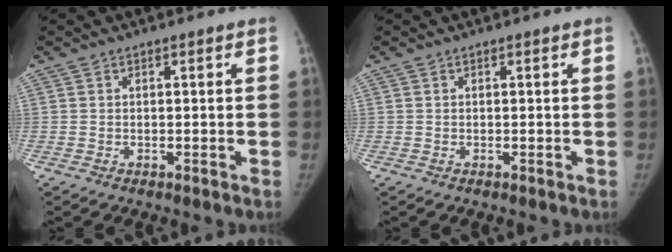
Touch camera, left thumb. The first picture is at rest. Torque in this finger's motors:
{"motor_torque": [0.27, -0.02, 0.62, 0.04, 0.07]}